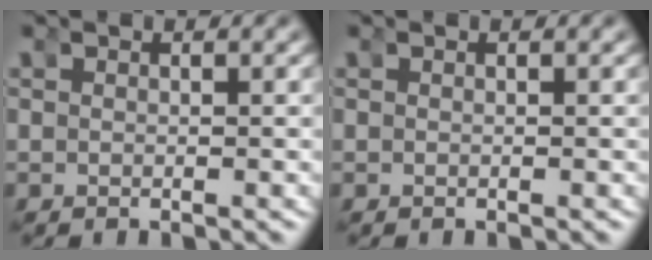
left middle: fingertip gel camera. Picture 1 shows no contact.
{"total": 0.0}